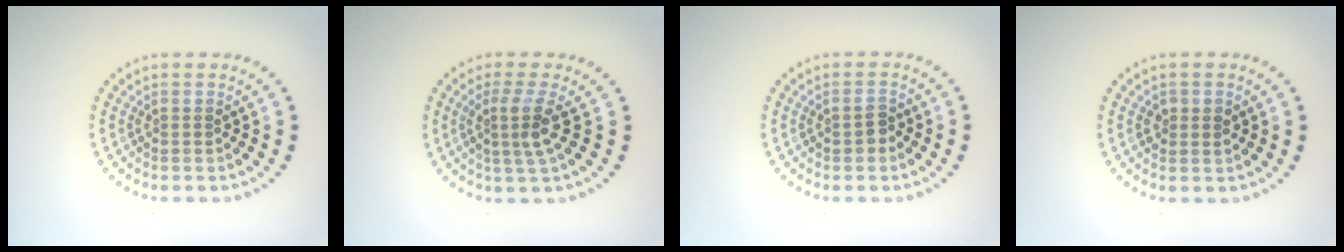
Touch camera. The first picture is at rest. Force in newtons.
{"total": 2.8, "press": 2.0, "slide": 2.0}
{"total": 1.3, "press": 1.2, "slide": 0.3}
{"total": 1.5, "press": 1.5, "slide": 0.2}